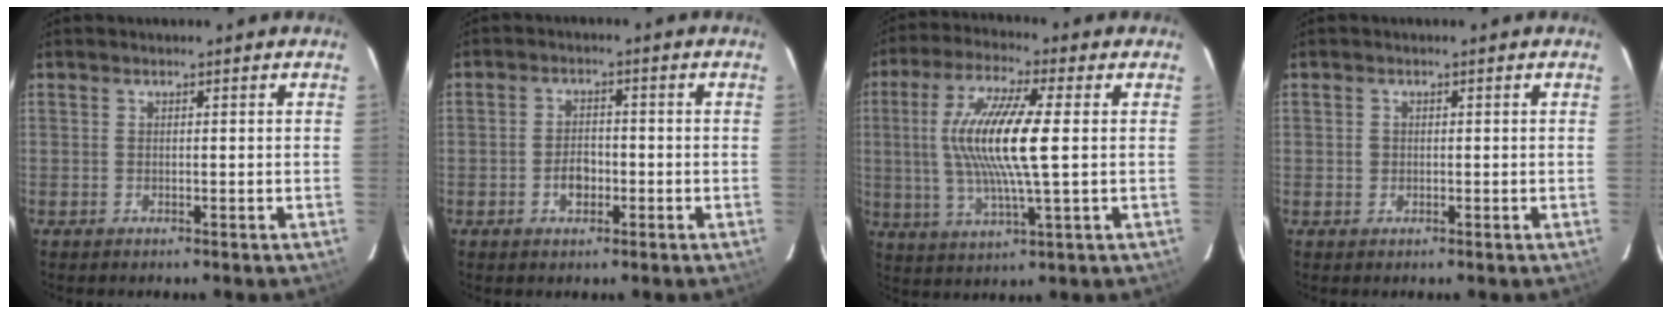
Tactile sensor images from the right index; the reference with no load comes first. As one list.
[{"total": 3.7, "force": [-1.4, 2.4, 2.4], "torque": [-0.046, 0.005, -0.022]}, {"total": 14.6, "force": [1.1, 2.1, 14.4], "torque": [-0.280, 0.001, 0.019]}, {"total": 1.1, "force": [0.0, 1.1, 0.2], "torque": [0.000, 0.002, -0.001]}]